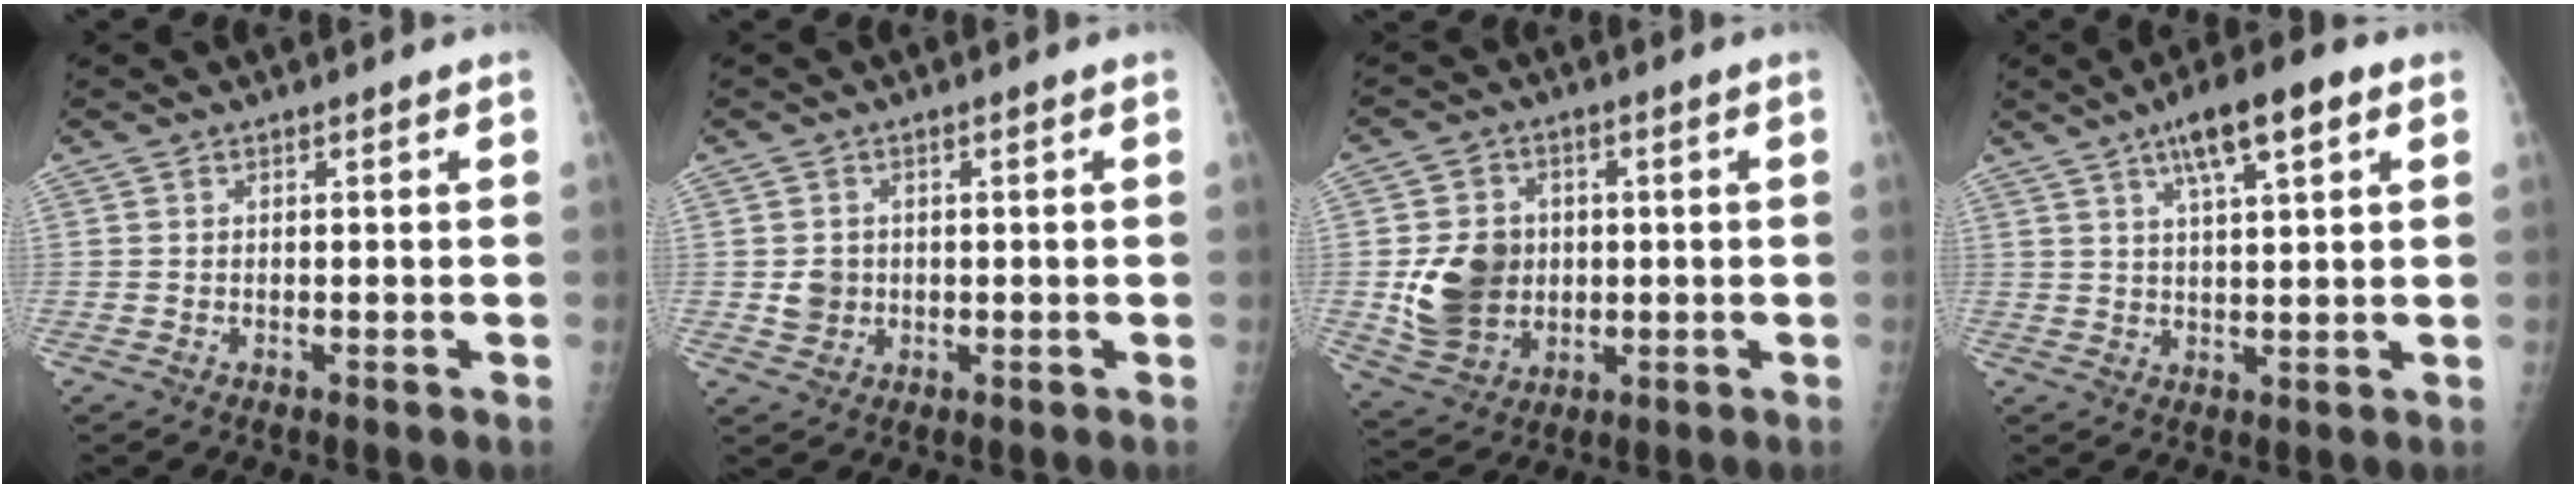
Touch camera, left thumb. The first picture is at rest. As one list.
[{"total": 3.1, "force": [-0.2, 2.9, 1.0], "torque": [-0.002, 0.003, 0.001]}, {"total": 11.7, "force": [-0.2, 9.8, 6.4], "torque": [-0.086, -0.006, 0.010]}, {"total": 10.3, "force": [5.2, 2.7, 8.5], "torque": [-0.131, 0.000, 0.081]}]